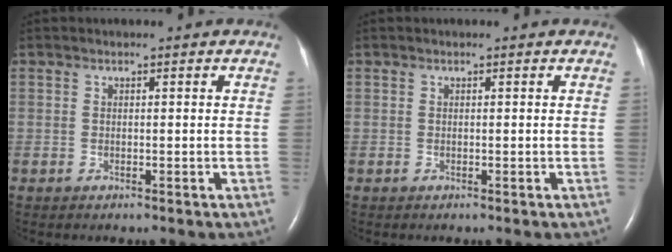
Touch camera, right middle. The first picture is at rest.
{"total": 0.0}